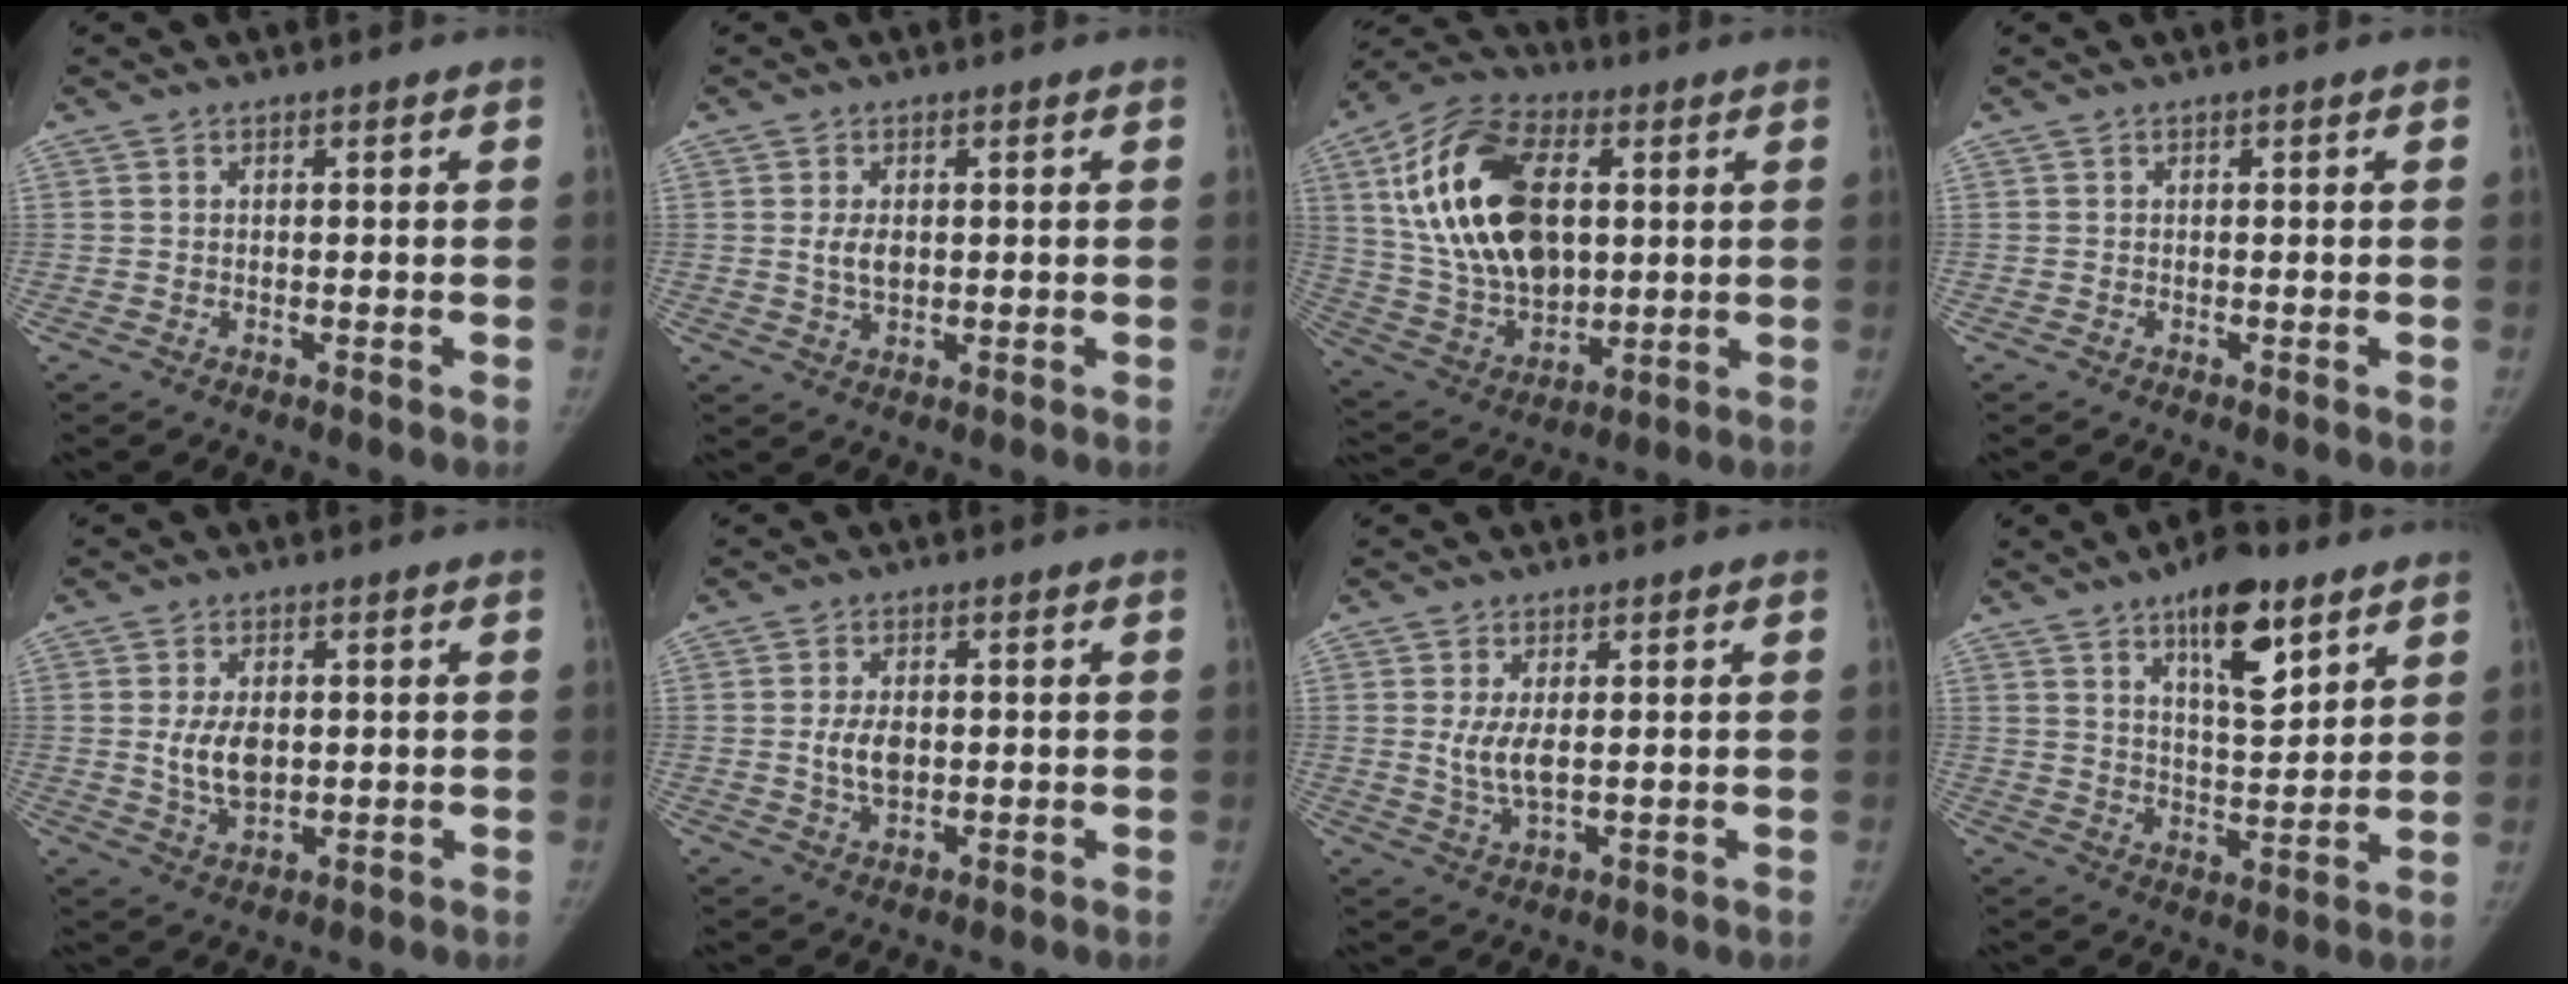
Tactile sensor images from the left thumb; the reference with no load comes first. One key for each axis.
{"total": 3.2, "fx": 0.4, "fy": 1.9, "fz": 2.6, "tx": -0.044, "ty": -0.008, "tz": 0.011}
{"total": 23.6, "fx": 5.2, "fy": 14.2, "fz": 18.1, "tx": -0.319, "ty": -0.009, "tz": 0.097}
{"total": 0.0}
{"total": 6.2, "fx": 0.5, "fy": 3.7, "fz": 5.0, "tx": -0.084, "ty": -0.011, "tz": 0.016}
{"total": 4.5, "fx": 0.0, "fy": 2.7, "fz": 3.6, "tx": -0.062, "ty": -0.004, "tz": 0.004}
{"total": 4.5, "fx": 0.6, "fy": 1.8, "fz": 4.1, "tx": -0.083, "ty": -0.015, "tz": 0.017}
{"total": 12.7, "fx": 7.4, "fy": 4.7, "fz": 9.2, "tx": -0.114, "ty": -0.045, "tz": 0.119}